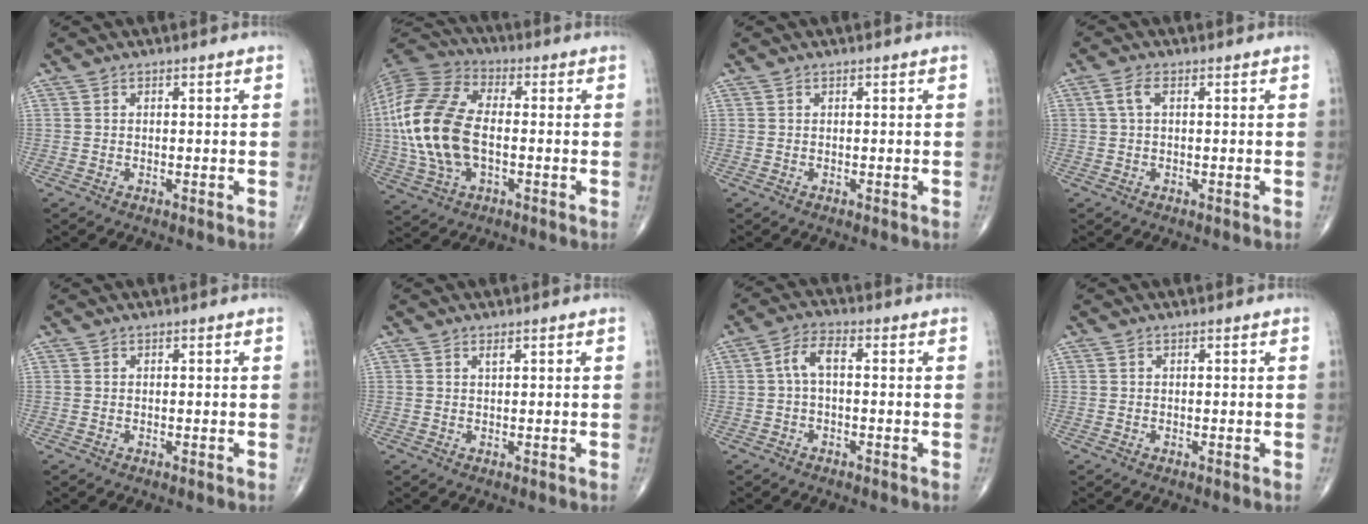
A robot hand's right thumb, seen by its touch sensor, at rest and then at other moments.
{"total": 19.4, "force": [-1.4, 10.7, 16.1], "torque": [-0.360, 0.014, -0.028]}
{"total": 0.0}
{"total": 2.7, "force": [0.6, 1.3, 2.3], "torque": [-0.057, 0.009, 0.011]}
{"total": 0.0}
{"total": 0.7, "force": [0.4, 0.1, 0.5], "torque": [-0.010, -0.001, 0.008]}
{"total": 4.3, "force": [0.0, 1.9, 3.9], "torque": [-0.076, 0.019, -0.008]}
{"total": 0.0}